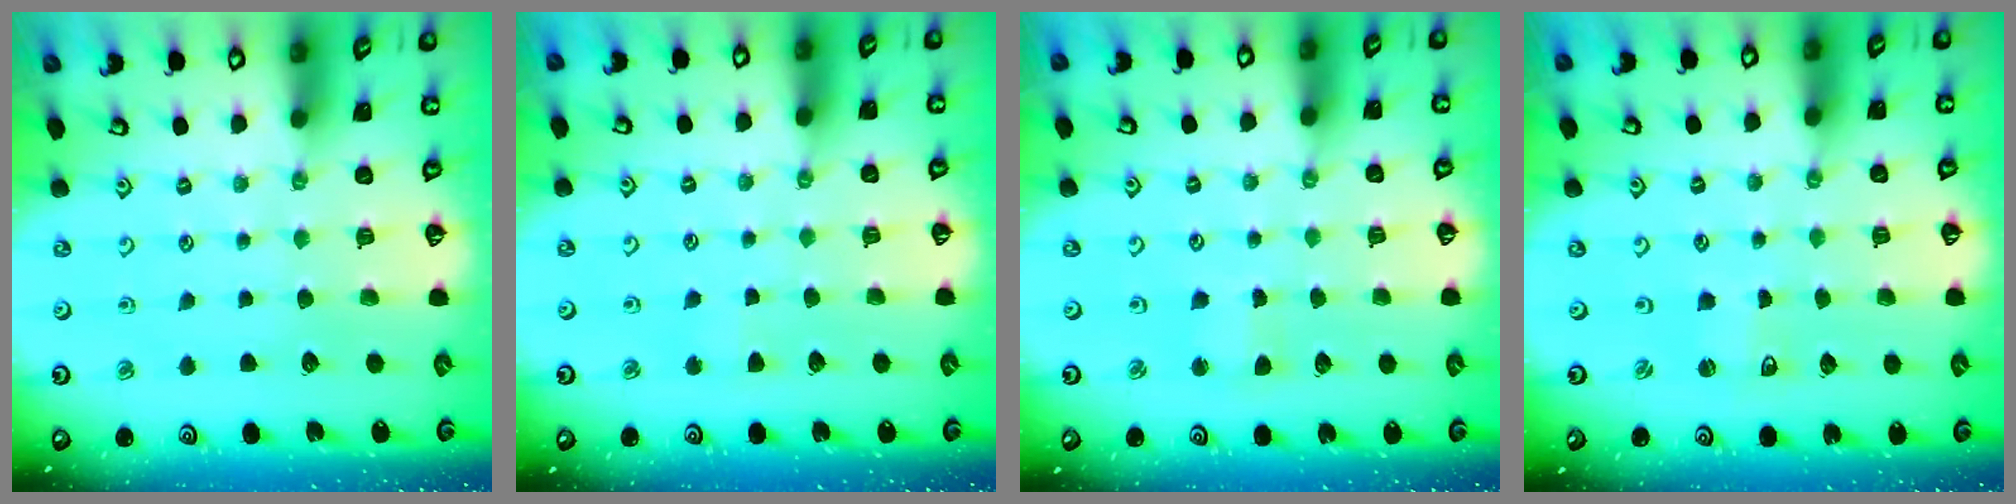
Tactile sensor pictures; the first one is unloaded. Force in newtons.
{"total": 2.4, "press": 2.4, "slide": 0.3}
{"total": 2.9, "press": 2.9, "slide": 0.3}
{"total": 1.4, "press": 1.4, "slide": 0.0}